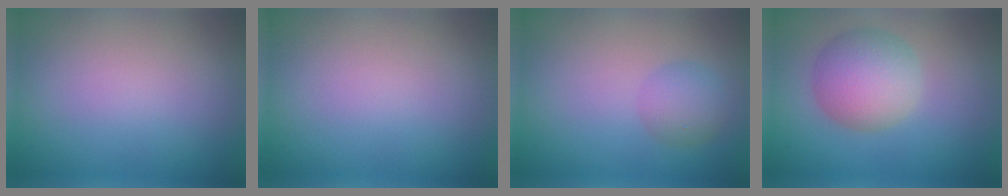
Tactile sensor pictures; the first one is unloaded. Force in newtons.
{"total": 0.0}
{"total": 2.6, "press": 2.6, "slide": 0.0}
{"total": 5.1, "press": 5.1, "slide": 0.1}